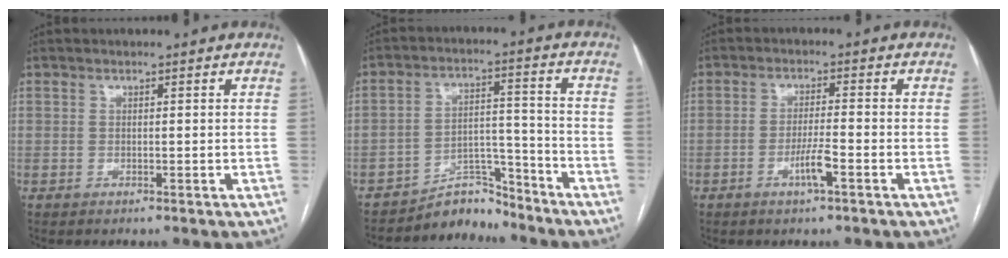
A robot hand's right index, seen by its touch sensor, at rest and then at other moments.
{"total": 6.7, "force": [-6.4, 1.9, 0.1], "torque": [0.009, 0.040, -0.104]}
{"total": 4.0, "force": [-1.9, 0.0, 3.5], "torque": [-0.066, -0.005, -0.036]}